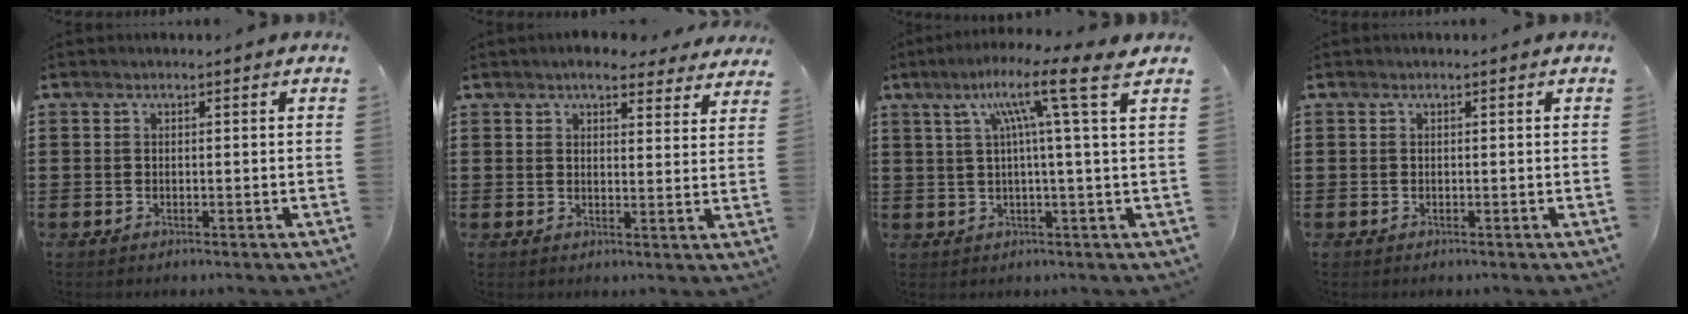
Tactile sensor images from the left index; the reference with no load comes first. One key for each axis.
{"total": 4.9, "fx": 4.4, "fy": 1.0, "fz": 1.8, "tx": -0.039, "ty": -0.010, "tz": 0.081}
{"total": 9.8, "fx": 4.0, "fy": -0.8, "fz": 8.9, "tx": -0.166, "ty": -0.004, "tz": 0.051}
{"total": 0.0}